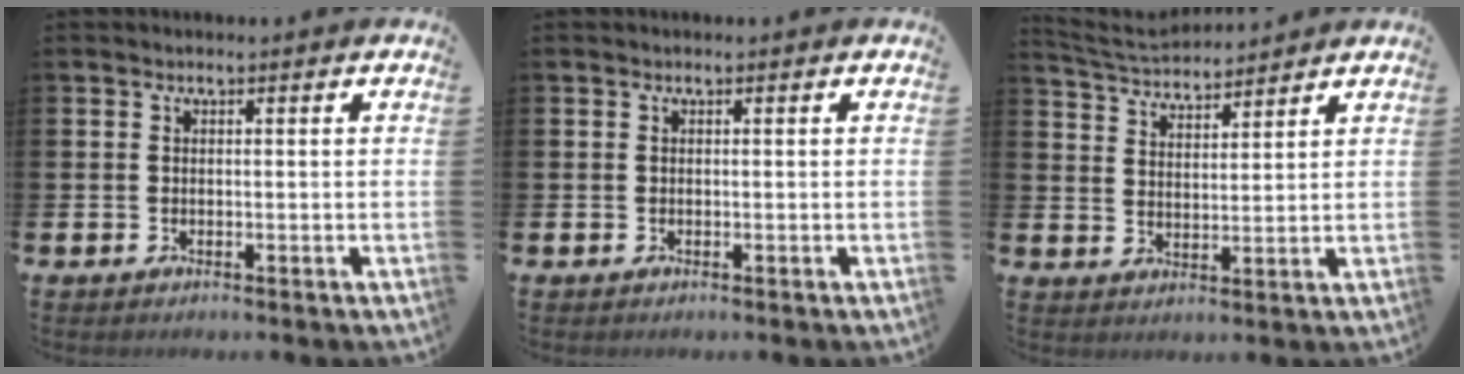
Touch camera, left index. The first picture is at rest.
{"total": 0.0}
{"total": 4.5, "force": [4.5, 0.7, 0.3], "torque": [-0.029, -0.025, 0.080]}